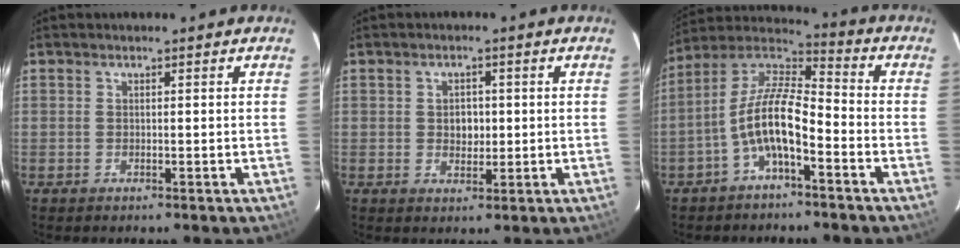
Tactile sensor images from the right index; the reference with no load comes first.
{"total": 3.2, "force": [0.1, 2.6, 1.8], "torque": [-0.027, 0.006, 0.003]}
{"total": 11.2, "force": [-4.8, 3.7, 9.5], "torque": [-0.199, 0.011, -0.093]}